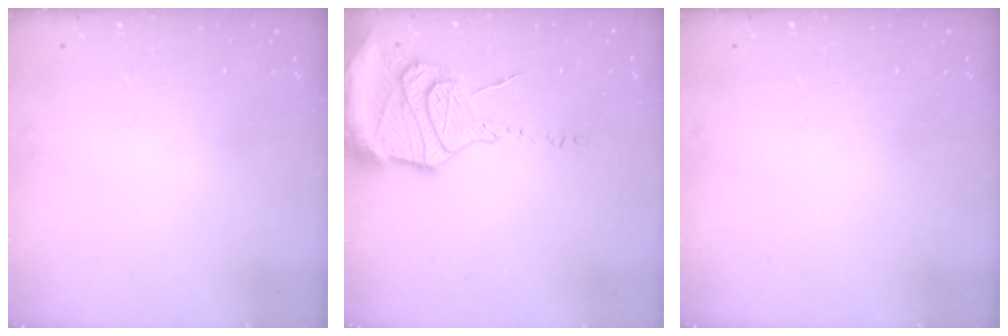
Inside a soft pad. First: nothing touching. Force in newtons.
{"total": 18.9, "press": 18.8, "slide": 1.8}
{"total": 0.0}